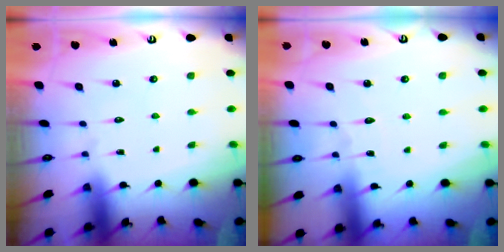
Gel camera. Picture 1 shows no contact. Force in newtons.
{"total": 2.0, "press": 2.0, "slide": 0.1}